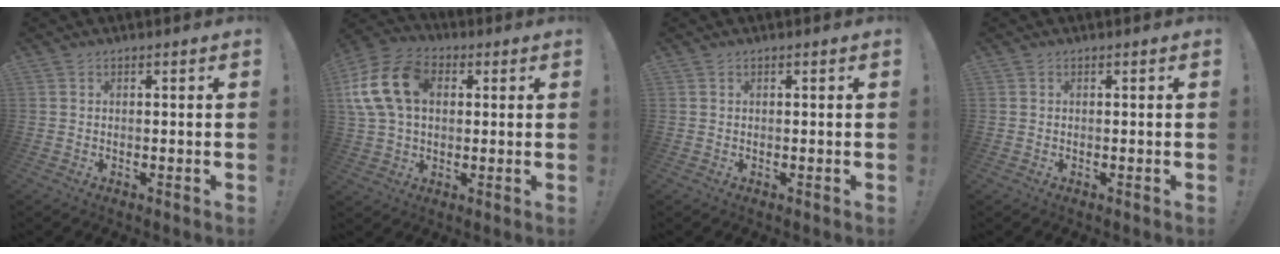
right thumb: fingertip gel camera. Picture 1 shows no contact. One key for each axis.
{"total": 17.1, "fx": 4.1, "fy": 12.2, "fz": 11.2, "tx": -0.215, "ty": 0.007, "tz": 0.079}
{"total": 0.0}
{"total": 0.0}